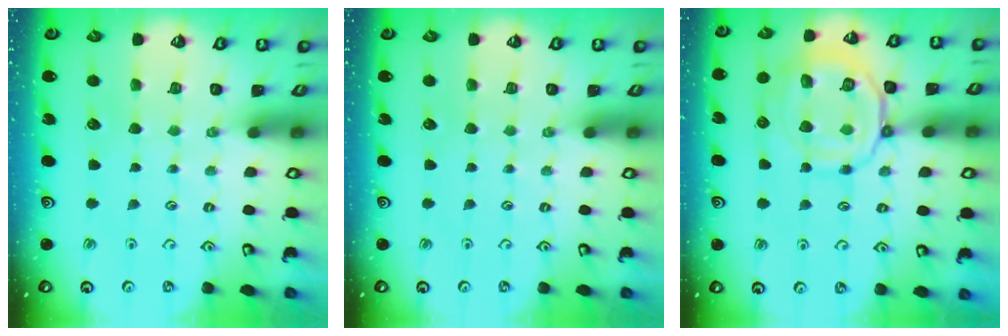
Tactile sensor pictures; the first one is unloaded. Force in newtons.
{"total": 0.0}
{"total": 13.8, "press": 13.8, "slide": 1.5}